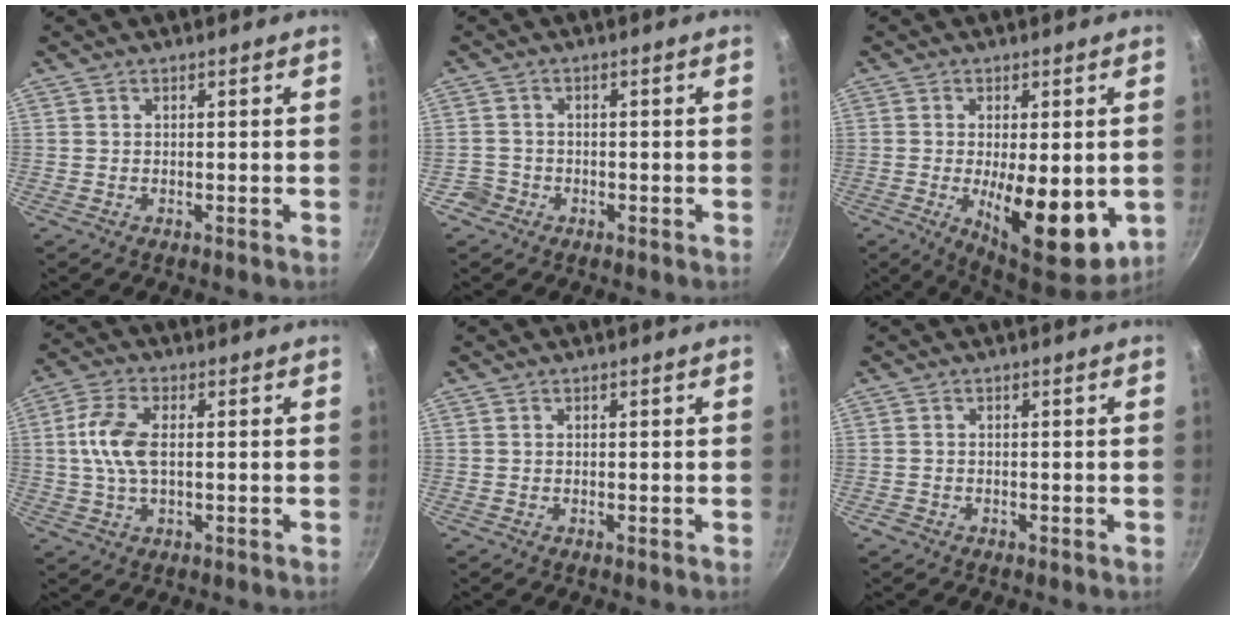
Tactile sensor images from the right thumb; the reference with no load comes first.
{"total": 2.7, "force": [-1.5, 2.2, 0.1], "torque": [0.012, 0.028, -0.025]}
{"total": 14.5, "force": [-2.4, 5.5, 13.2], "torque": [-0.176, -0.010, -0.023]}
{"total": 8.2, "force": [0.5, 4.3, 7.0], "torque": [-0.141, 0.016, 0.004]}
{"total": 0.0}
{"total": 1.1, "force": [-0.7, 0.8, 0.3], "torque": [-0.012, 0.007, -0.011]}